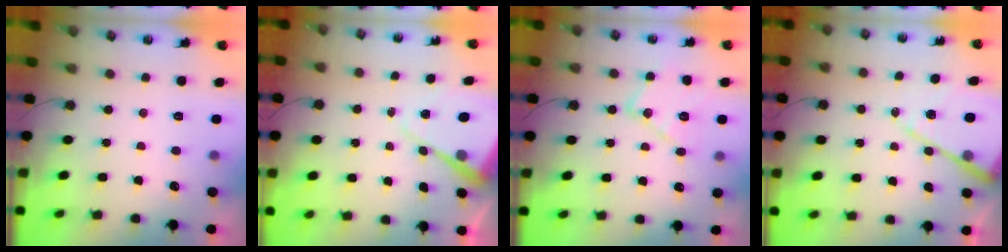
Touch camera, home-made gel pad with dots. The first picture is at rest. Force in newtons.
{"total": 9.9, "press": 9.9, "slide": 0.9}
{"total": 12.8, "press": 12.8, "slide": 0.9}
{"total": 14.0, "press": 14.0, "slide": 1.4}